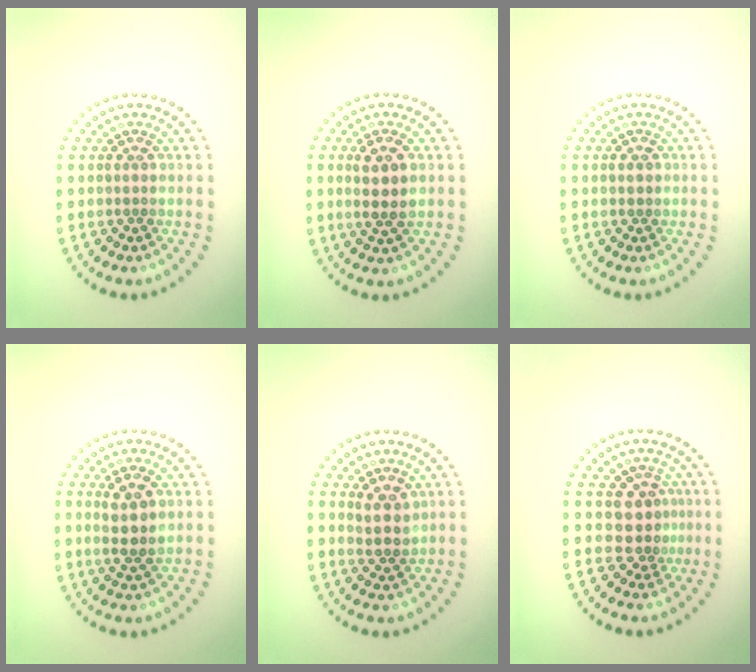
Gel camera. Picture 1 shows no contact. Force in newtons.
{"total": 2.9, "press": 2.7, "slide": 0.9}
{"total": 1.0, "press": 1.0, "slide": 0.2}
{"total": 2.8, "press": 2.7, "slide": 0.9}
{"total": 2.3, "press": 2.0, "slide": 1.0}
{"total": 2.4, "press": 2.0, "slide": 1.5}